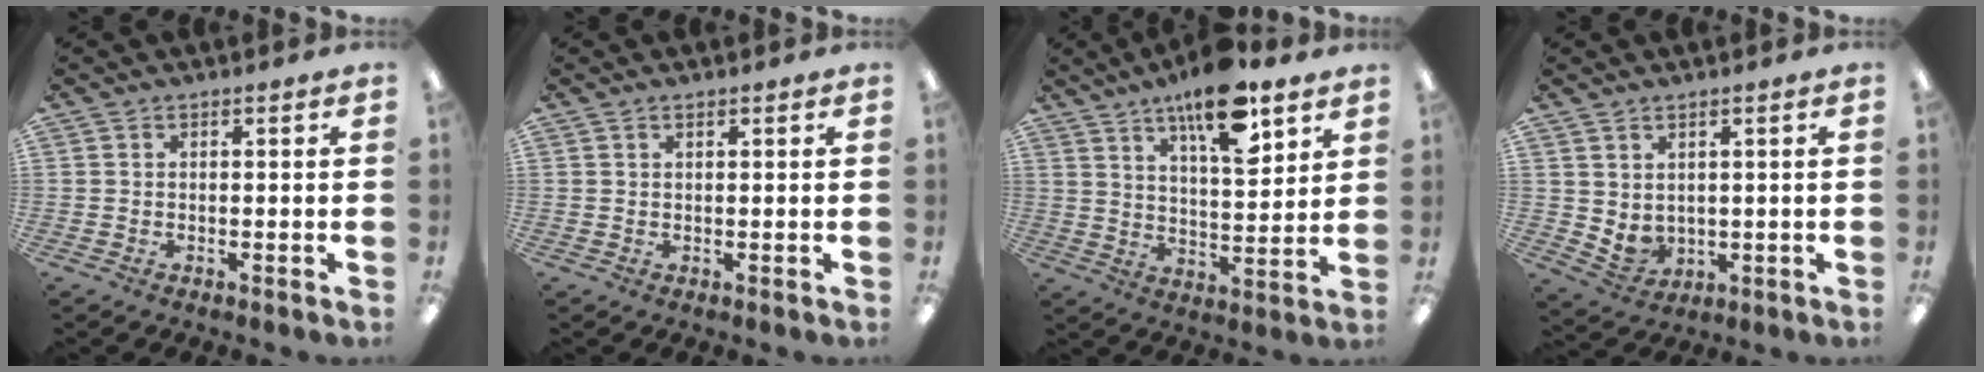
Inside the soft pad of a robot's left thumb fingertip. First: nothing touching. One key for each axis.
{"total": 0.7, "fx": 0.5, "fy": 0.2, "fz": 0.5, "tx": -0.010, "ty": 0.001, "tz": 0.008}
{"total": 15.8, "fx": 10.7, "fy": 5.2, "fz": 10.4, "tx": -0.161, "ty": -0.057, "tz": 0.176}
{"total": 3.7, "fx": 1.8, "fy": 2.8, "fz": 1.8, "tx": -0.044, "ty": -0.012, "tz": 0.037}